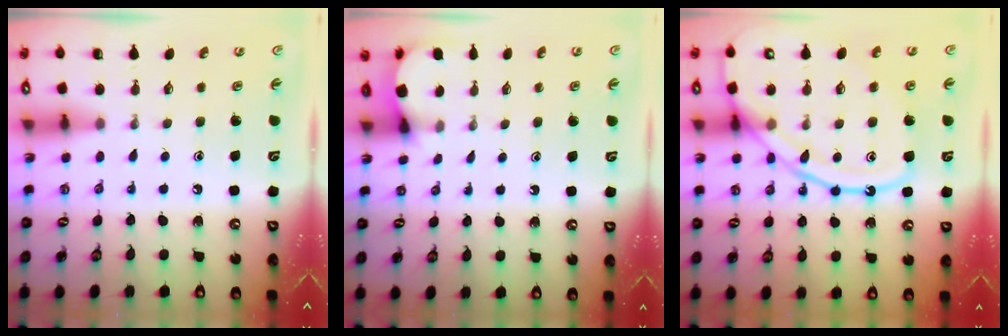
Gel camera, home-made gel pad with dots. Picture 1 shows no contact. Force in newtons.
{"total": 2.8, "press": 2.8, "slide": 0.3}
{"total": 14.5, "press": 14.4, "slide": 1.2}